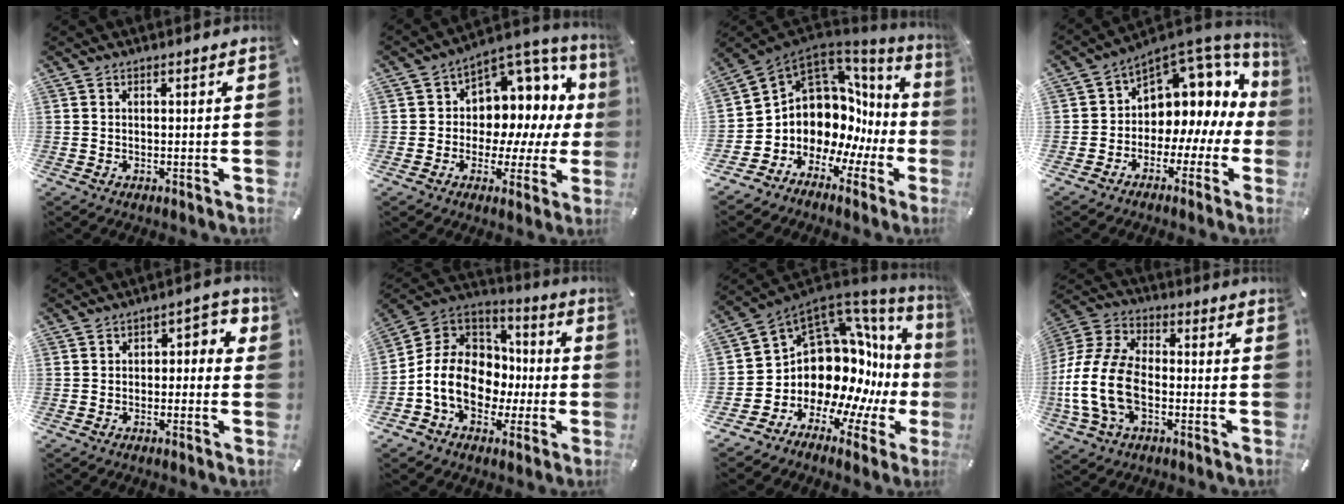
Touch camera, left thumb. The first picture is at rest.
{"total": 9.9, "force": [2.4, 8.5, 4.3], "torque": [-0.048, -0.046, 0.049]}
{"total": 12.3, "force": [2.0, 10.3, 6.4], "torque": [-0.116, -0.071, 0.051]}
{"total": 8.9, "force": [4.1, 7.2, 3.4], "torque": [-0.050, -0.060, 0.069]}
{"total": 4.2, "force": [-1.2, 2.8, 2.9], "torque": [-0.038, 0.013, -0.031]}
{"total": 14.5, "force": [-3.6, 11.9, 7.5], "torque": [-0.174, 0.015, -0.059]}
{"total": 17.3, "force": [0.4, 13.7, 10.6], "torque": [-0.161, -0.079, 0.052]}
{"total": 15.5, "force": [-4.2, 10.2, 10.9], "torque": [-0.241, 0.016, -0.079]}